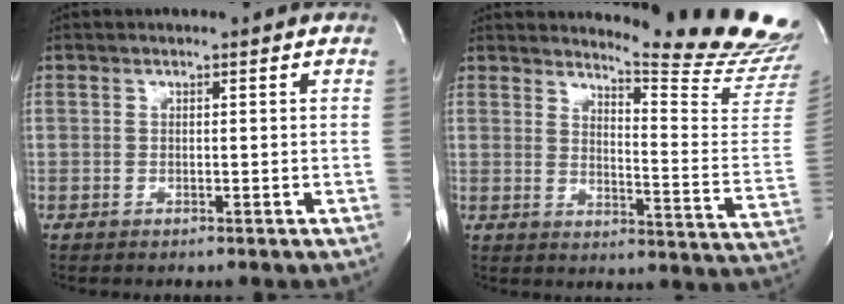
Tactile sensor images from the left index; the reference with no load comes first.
{"total": 16.0, "force": [15.5, -1.6, 3.6], "torque": [-0.058, -0.165, 0.173]}